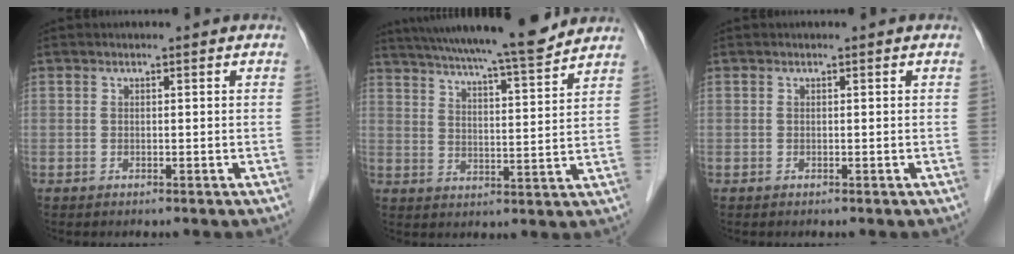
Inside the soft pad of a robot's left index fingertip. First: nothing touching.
{"total": 18.0, "force": [16.1, 0.3, 8.1], "torque": [-0.137, 0.003, 0.236]}
{"total": 0.0}